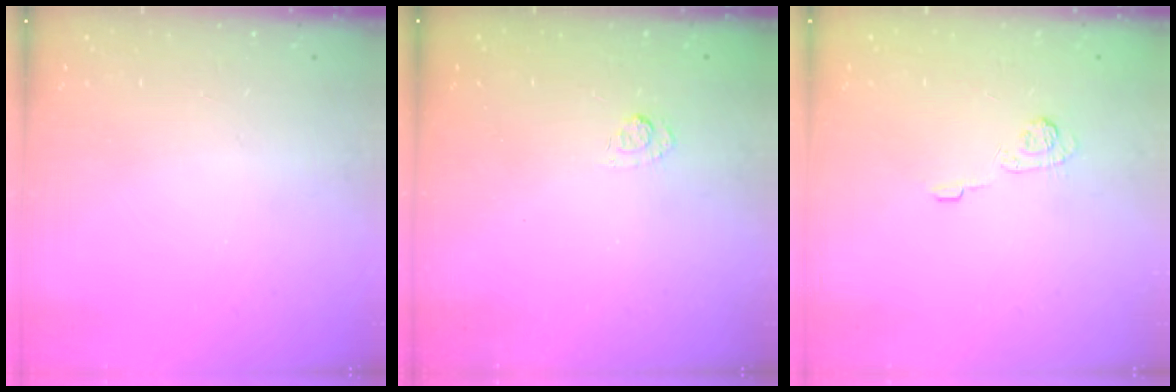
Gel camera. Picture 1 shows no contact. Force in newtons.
{"total": 2.7, "press": 2.3, "slide": 1.5}
{"total": 4.5, "press": 4.2, "slide": 1.6}